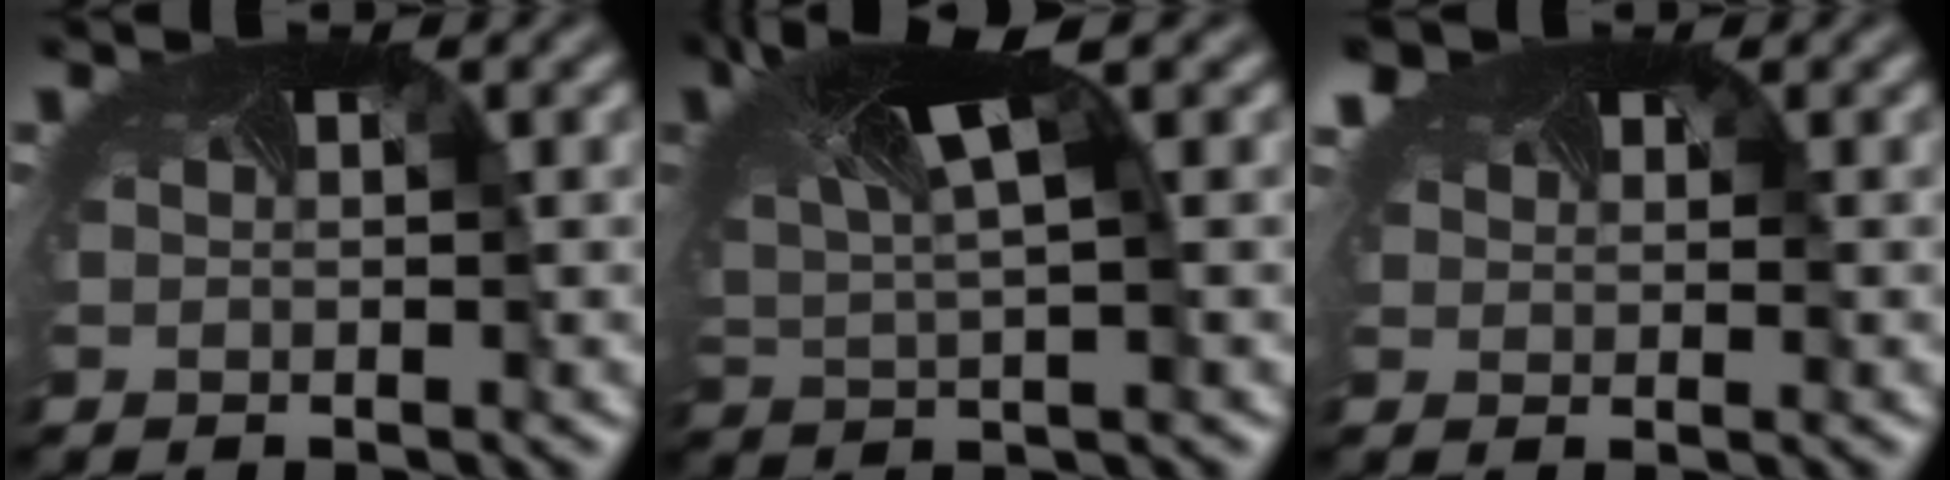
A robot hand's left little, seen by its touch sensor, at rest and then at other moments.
{"total": 6.3, "force": [2.9, 1.7, 5.3], "torque": [-0.135, -0.001, 0.062]}
{"total": 2.2, "force": [2.0, 0.8, 0.0], "torque": [-0.027, -0.004, 0.031]}